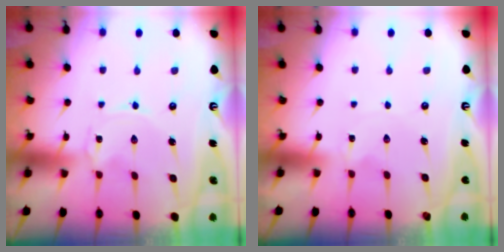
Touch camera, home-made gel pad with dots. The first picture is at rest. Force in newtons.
{"total": 0.0}